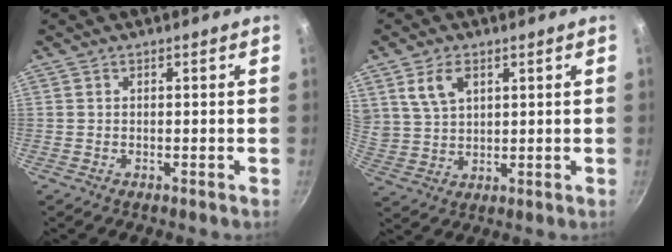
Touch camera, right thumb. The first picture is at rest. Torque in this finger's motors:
{"motor_torque": [0.14, 0.92, 0.90, 0.70, 0.23]}